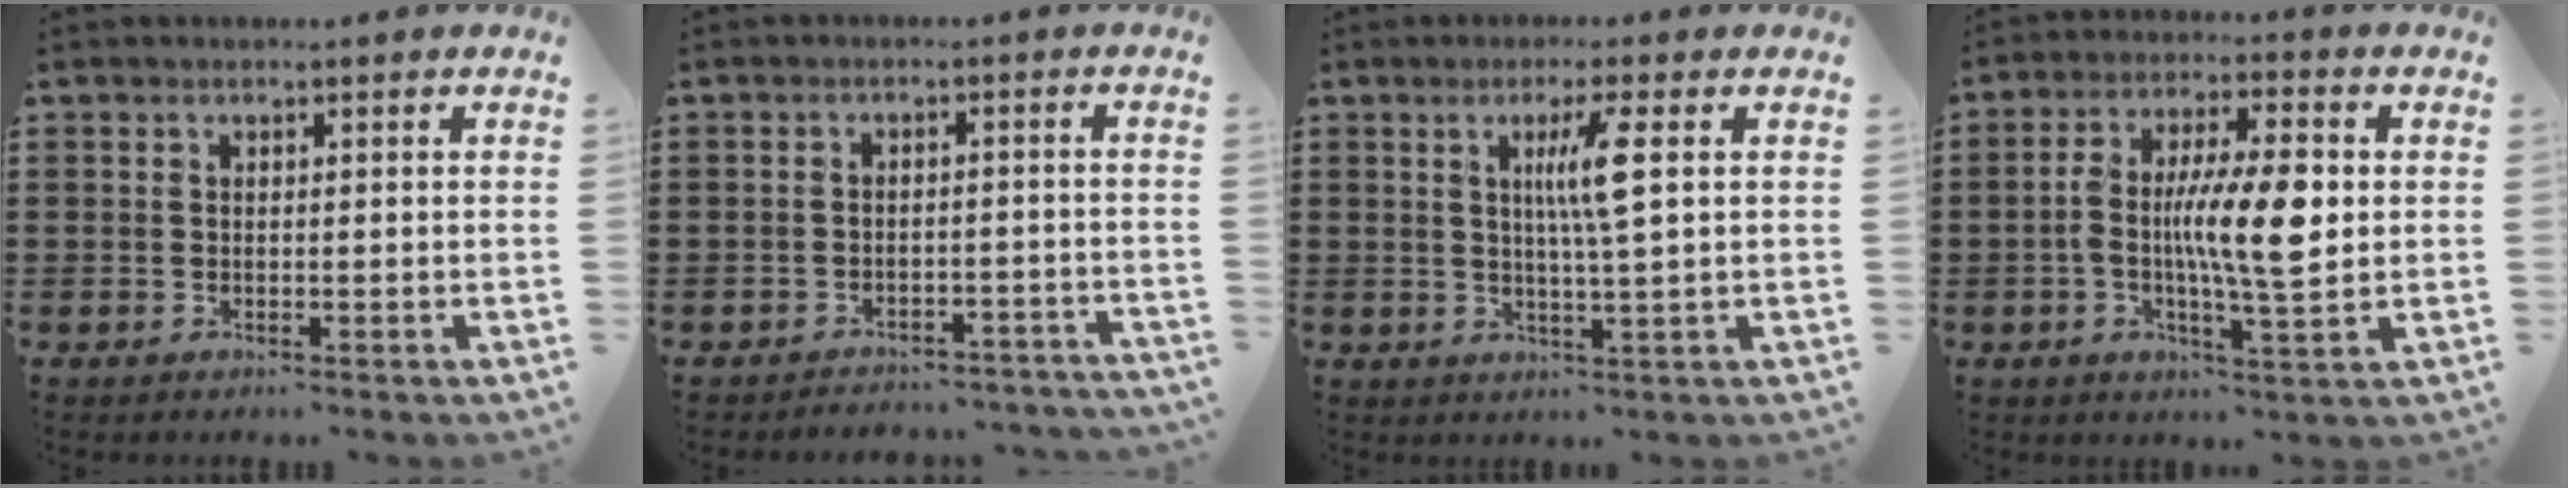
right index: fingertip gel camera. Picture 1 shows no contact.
{"total": 2.9, "force": [-2.8, 0.2, 0.1], "torque": [-0.006, 0.000, -0.060]}
{"total": 5.6, "force": [1.4, -0.1, 5.4], "torque": [-0.106, -0.002, 0.018]}
{"total": 10.5, "force": [0.0, 2.7, 10.2], "torque": [-0.189, 0.007, -0.002]}